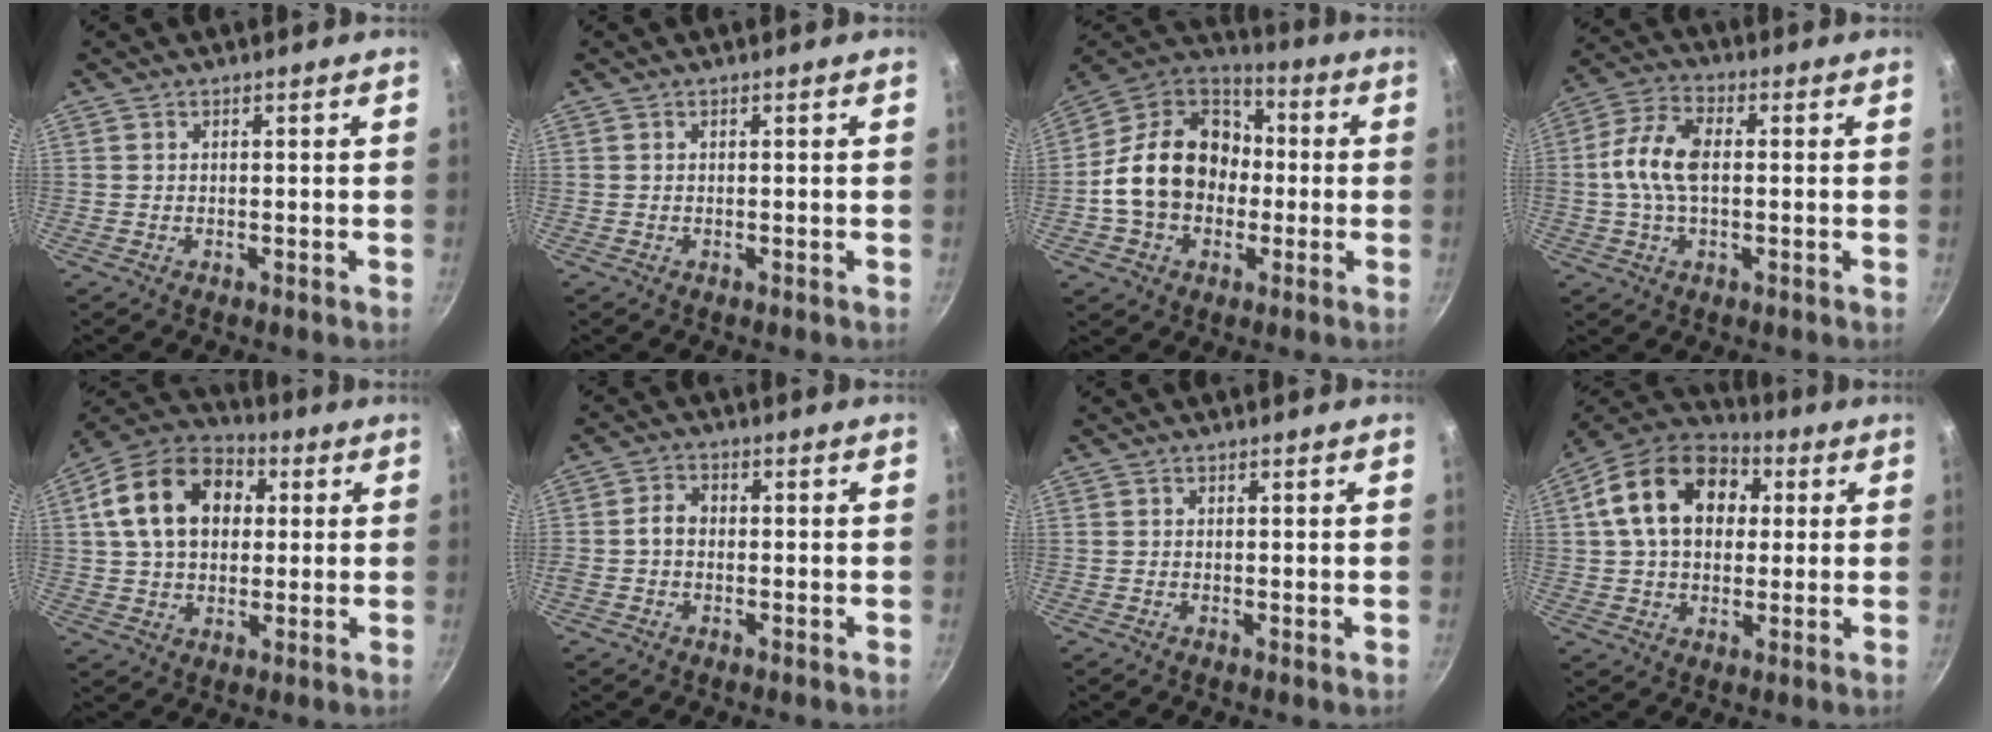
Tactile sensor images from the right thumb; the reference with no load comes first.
{"total": 0.0}
{"total": 19.7, "force": [-1.4, 15.4, 12.1], "torque": [-0.186, 0.050, -0.032]}
{"total": 10.1, "force": [0.3, 5.7, 8.3], "torque": [-0.164, 0.027, -0.007]}
{"total": 17.4, "force": [3.9, 12.5, 11.5], "torque": [-0.175, 0.025, 0.051]}
{"total": 3.4, "force": [-0.5, 2.7, 2.1], "torque": [-0.029, 0.014, -0.016]}
{"total": 0.0}
{"total": 18.3, "force": [4.2, 13.1, 12.1], "torque": [-0.187, 0.025, 0.054]}